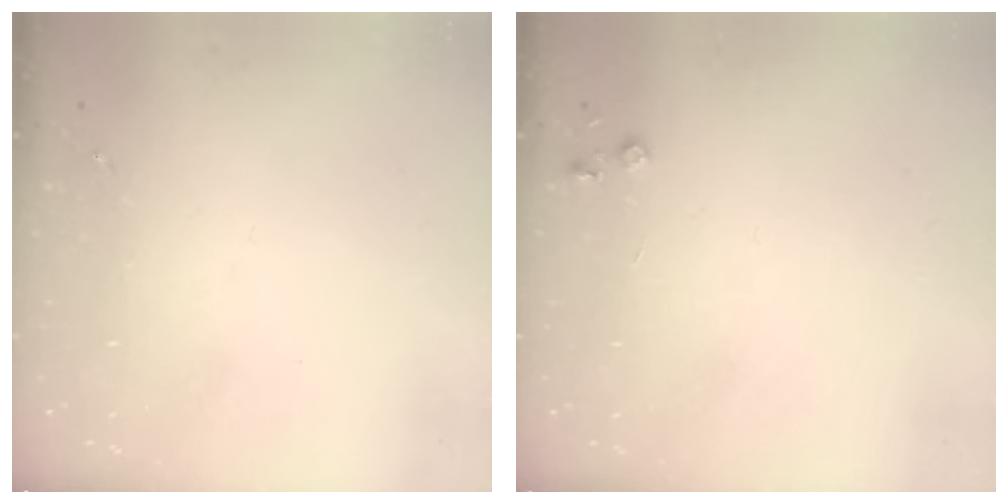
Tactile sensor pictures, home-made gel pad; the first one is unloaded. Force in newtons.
{"total": 3.8, "press": 3.7, "slide": 0.5}